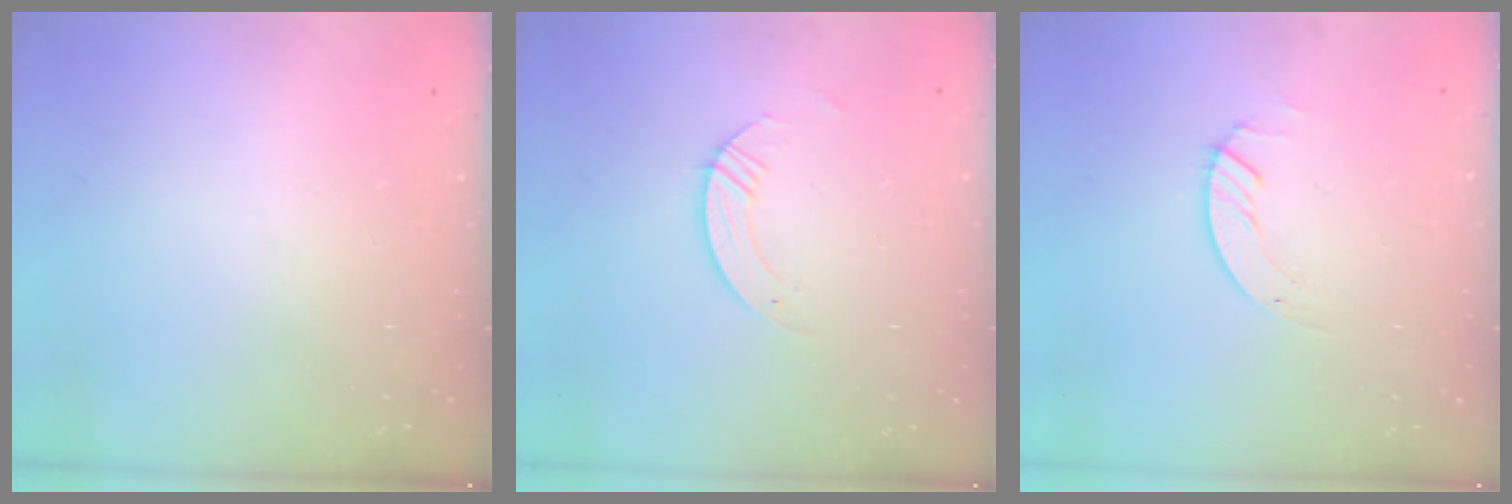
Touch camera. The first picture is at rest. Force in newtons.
{"total": 3.2, "press": 3.2, "slide": 0.3}
{"total": 1.4, "press": 1.4, "slide": 0.2}